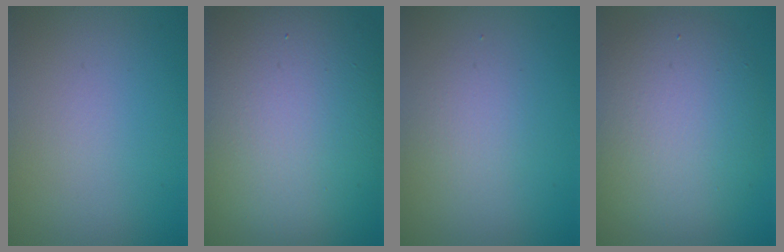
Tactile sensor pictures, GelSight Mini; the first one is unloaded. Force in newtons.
{"total": 18.5, "press": 18.5, "slide": 1.2}
{"total": 1.6, "press": 1.6, "slide": 0.1}
{"total": 7.5, "press": 7.4, "slide": 0.9}